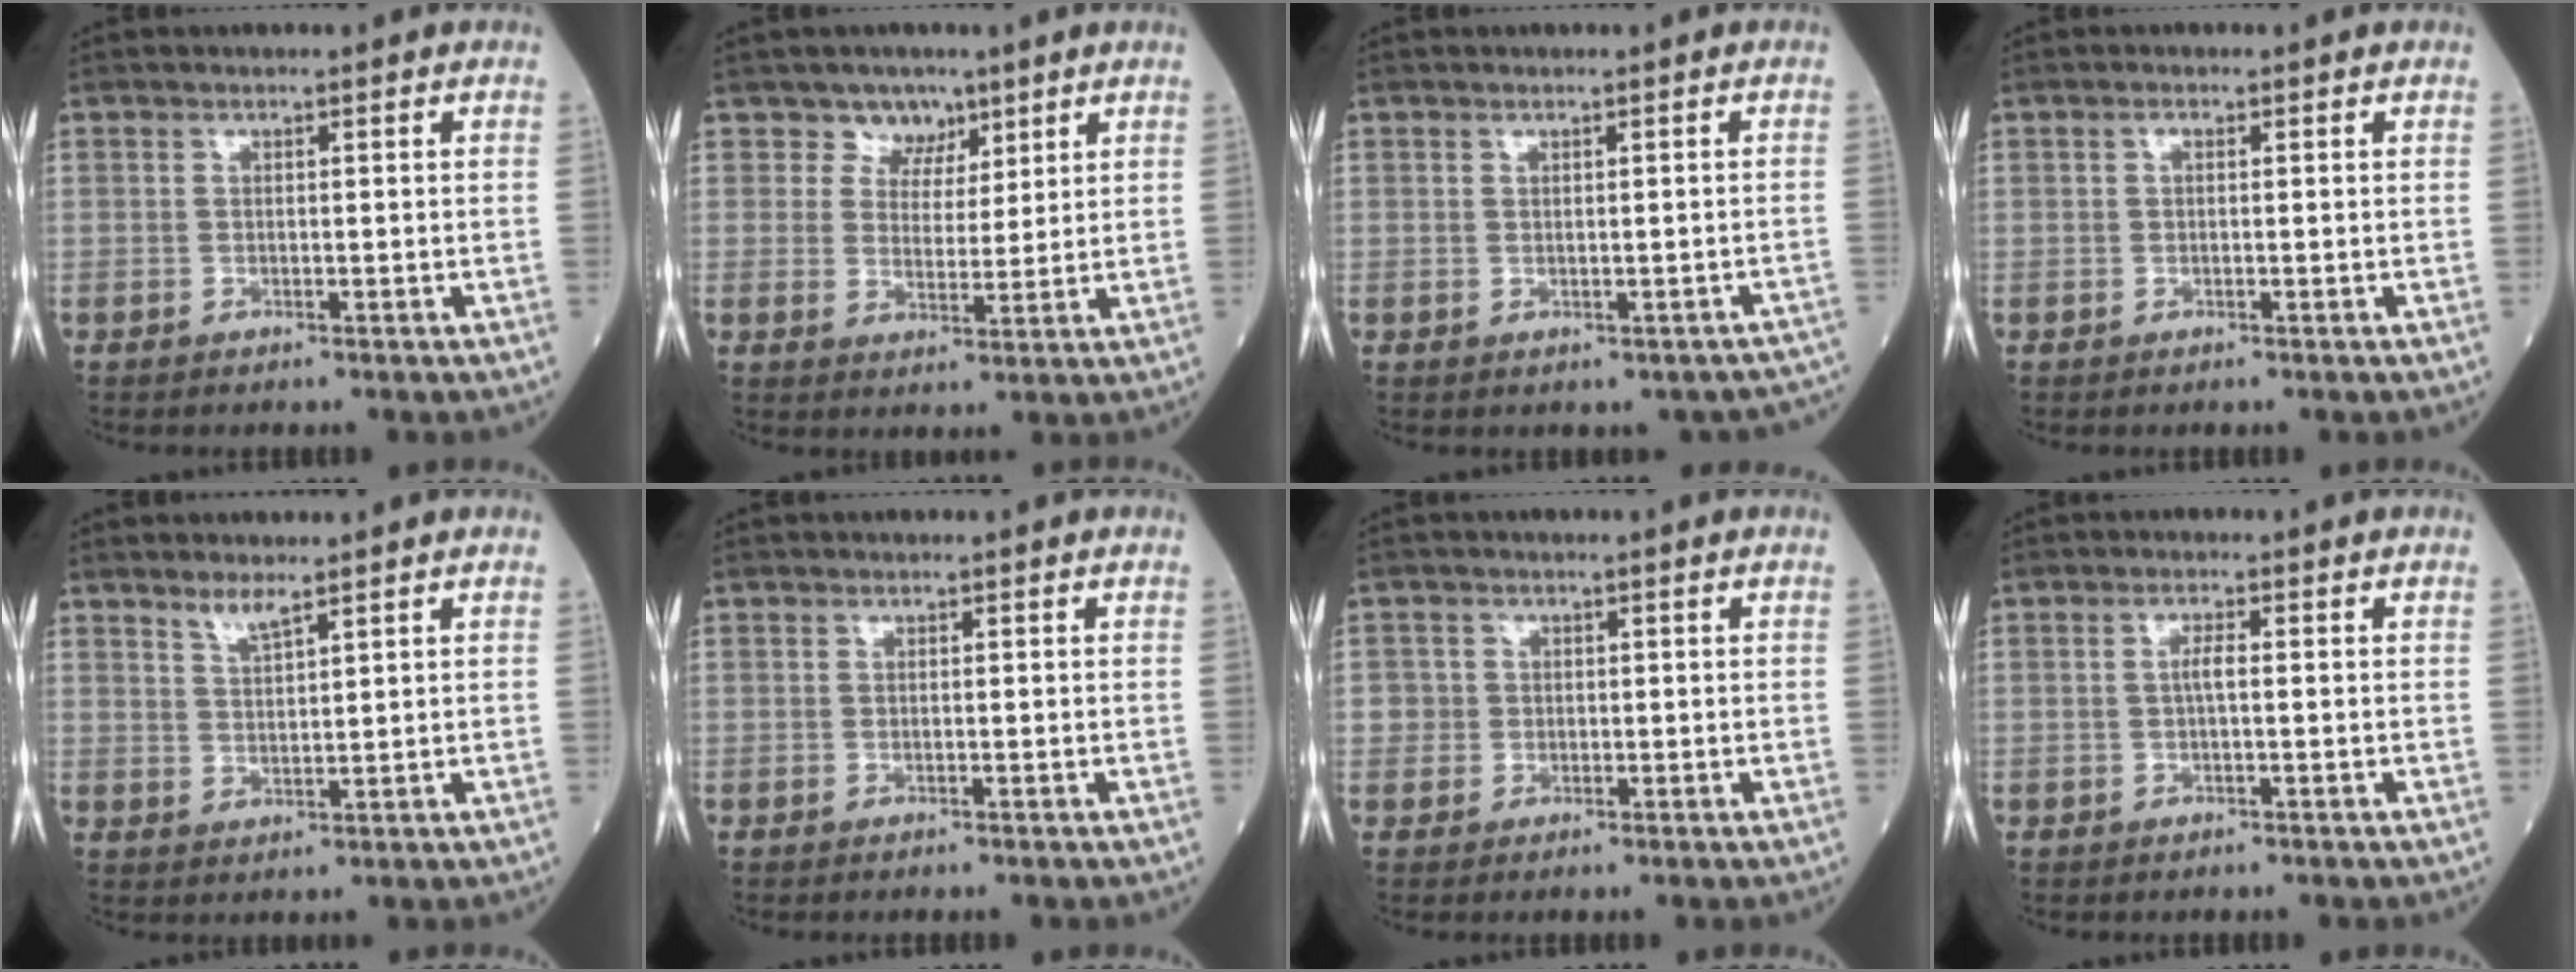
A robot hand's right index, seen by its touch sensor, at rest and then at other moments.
{"total": 4.5, "force": [3.0, 3.3, 0.2], "torque": [0.003, 0.000, 0.049]}
{"total": 4.0, "force": [-2.8, 2.4, 1.5], "torque": [-0.004, 0.012, -0.028]}
{"total": 0.6, "force": [0.1, 0.3, 0.5], "torque": [-0.010, 0.002, 0.000]}
{"total": 2.7, "force": [2.2, 0.1, 1.5], "torque": [-0.033, -0.006, 0.045]}
{"total": 0.0}
{"total": 1.8, "force": [0.0, 1.8, 0.0], "torque": [0.011, 0.006, -0.003]}
{"total": 1.8, "force": [0.0, 0.3, 1.7], "torque": [-0.037, 0.003, 0.000]}